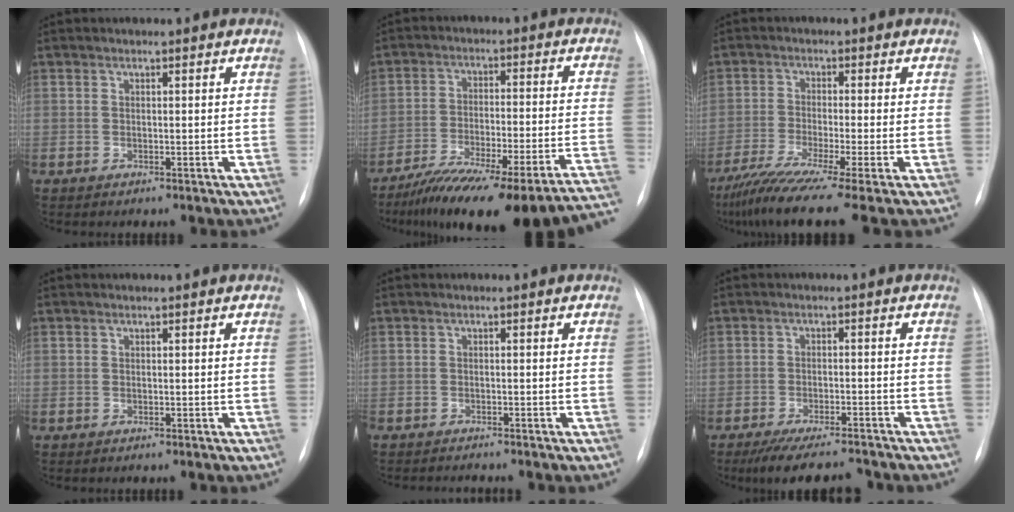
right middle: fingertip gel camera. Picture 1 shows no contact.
{"total": 25.4, "force": [-20.3, 1.5, 15.2], "torque": [-0.160, -0.013, -0.285]}
{"total": 10.7, "force": [-7.6, -1.4, 7.4], "torque": [-0.129, -0.037, -0.125]}
{"total": 0.0}
{"total": 1.8, "force": [-1.7, -0.3, 0.3], "torque": [-0.006, -0.006, -0.027]}
{"total": 9.2, "force": [-8.3, 1.2, 3.8], "torque": [-0.061, -0.011, -0.122]}